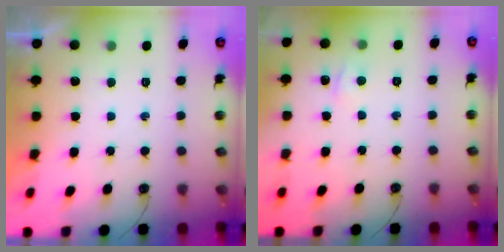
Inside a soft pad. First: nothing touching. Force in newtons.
{"total": 5.4, "press": 5.4, "slide": 0.7}